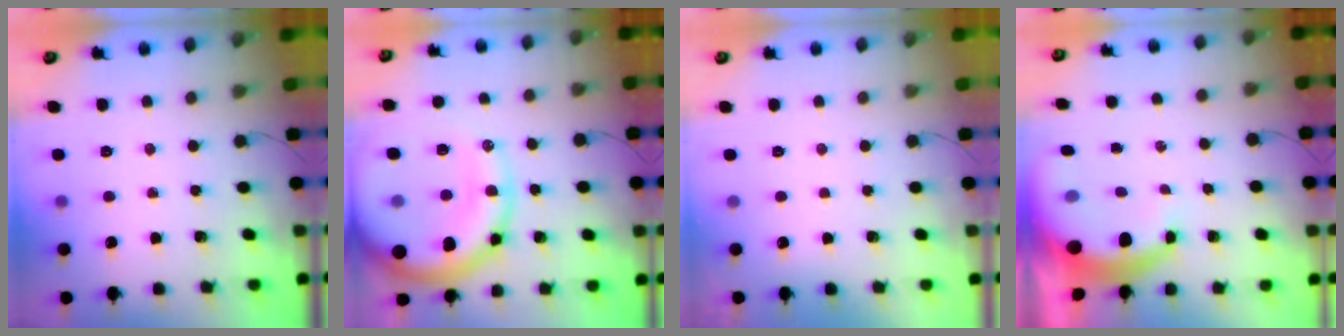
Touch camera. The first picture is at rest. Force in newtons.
{"total": 24.1, "press": 23.8, "slide": 3.9}
{"total": 2.9, "press": 2.9, "slide": 0.1}
{"total": 8.1, "press": 8.0, "slide": 1.3}